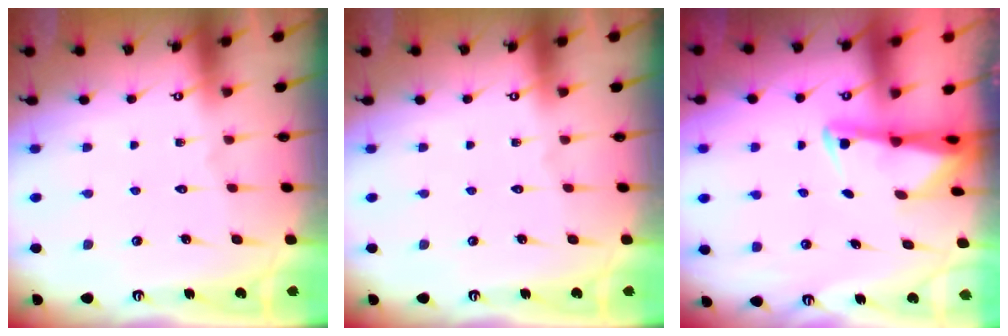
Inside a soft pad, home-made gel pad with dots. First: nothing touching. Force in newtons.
{"total": 0.0}
{"total": 2.4, "press": 2.3, "slide": 0.4}